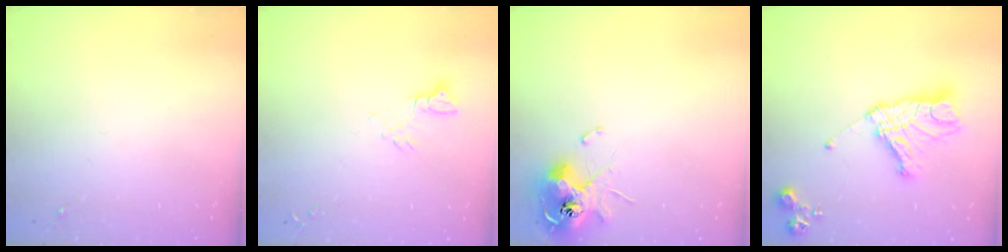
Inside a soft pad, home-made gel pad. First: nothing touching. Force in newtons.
{"total": 4.3, "press": 4.3, "slide": 0.5}
{"total": 11.4, "press": 11.3, "slide": 1.2}
{"total": 16.0, "press": 15.9, "slide": 1.4}